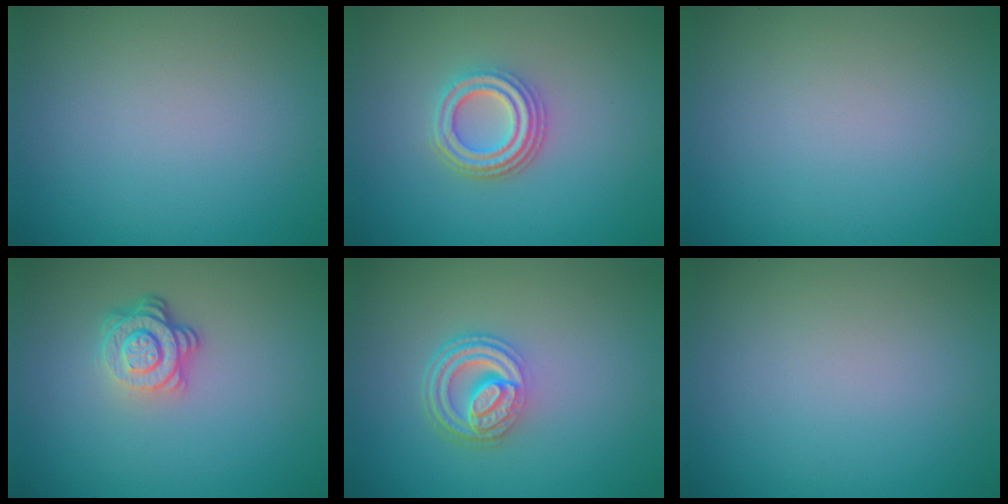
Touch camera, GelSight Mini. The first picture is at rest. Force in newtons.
{"total": 3.7, "press": 3.0, "slide": 2.1}
{"total": 0.0}
{"total": 3.9, "press": 2.8, "slide": 2.7}
{"total": 4.5, "press": 3.3, "slide": 3.0}
{"total": 0.0}